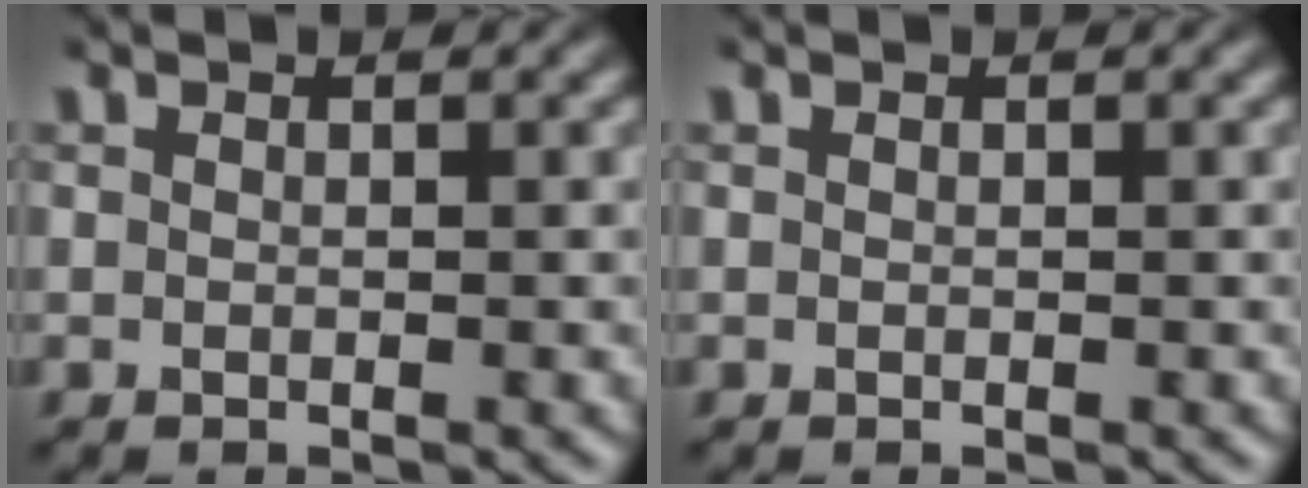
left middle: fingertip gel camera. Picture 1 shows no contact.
{"total": 0.0}